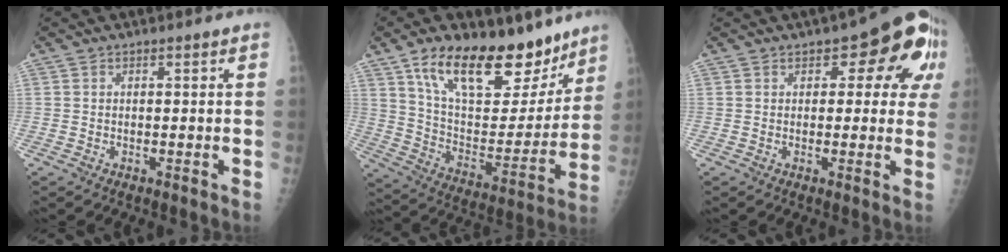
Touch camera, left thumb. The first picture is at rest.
{"total": 25.3, "force": [16.8, 11.7, 14.9], "torque": [-0.189, -0.064, 0.276]}
{"total": 12.0, "force": [4.2, 5.9, 9.5], "torque": [-0.066, 0.006, 0.041]}